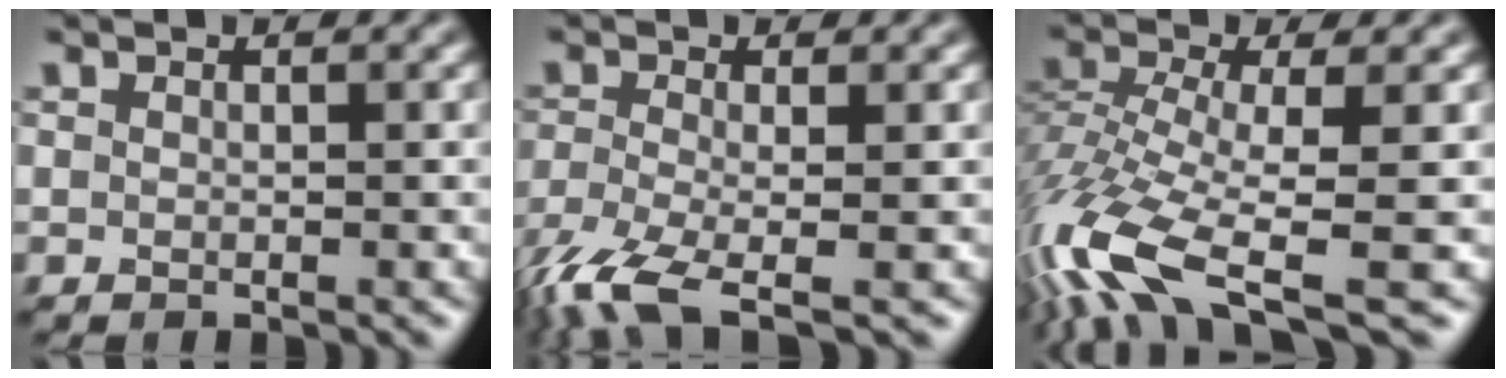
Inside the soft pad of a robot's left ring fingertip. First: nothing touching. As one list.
[{"total": 6.5, "force": [-4.3, 1.5, 4.6], "torque": [-0.101, -0.017, -0.094]}, {"total": 11.4, "force": [-6.7, 3.1, 8.7], "torque": [-0.190, -0.006, -0.122]}]